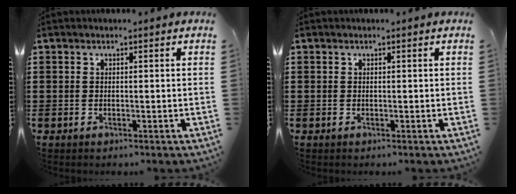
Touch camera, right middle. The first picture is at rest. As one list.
[{"total": 0.0}]